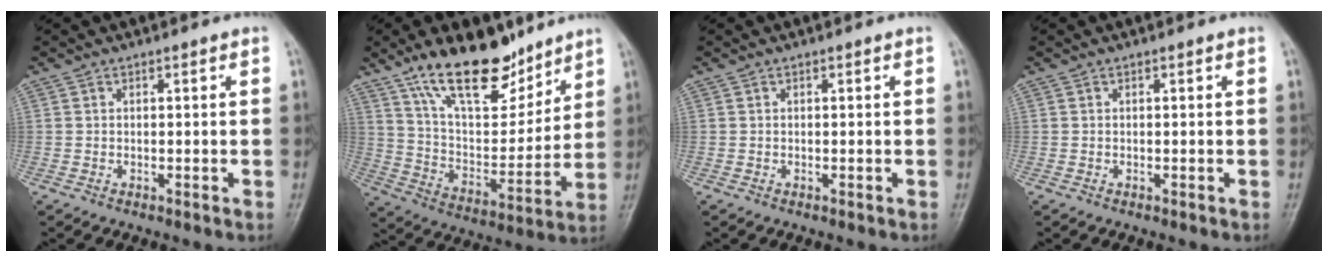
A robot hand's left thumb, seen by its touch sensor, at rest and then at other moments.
{"total": 19.2, "force": [13.5, 8.1, 11.0], "torque": [-0.135, -0.078, 0.239]}
{"total": 0.0}
{"total": 0.0}